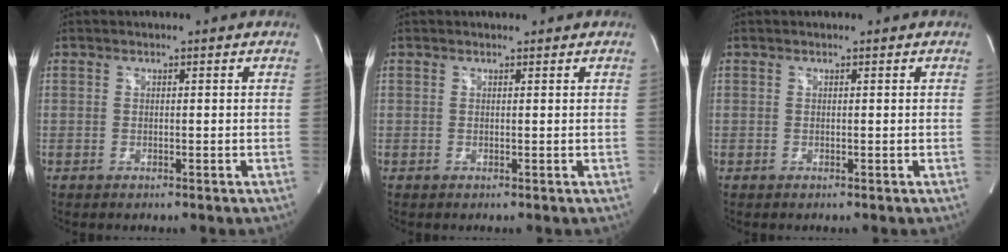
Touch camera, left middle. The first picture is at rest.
{"total": 0.7, "force": [0.7, 0.2, 0.0], "torque": [-0.009, 0.008, 0.012]}
{"total": 0.0}